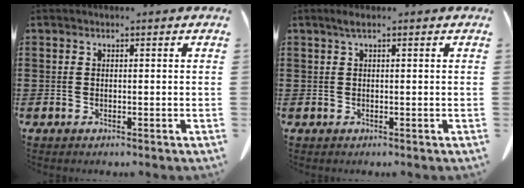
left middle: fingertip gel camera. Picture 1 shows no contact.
{"total": 1.1, "force": [0.5, 0.1, 1.0], "torque": [-0.021, 0.001, 0.009]}